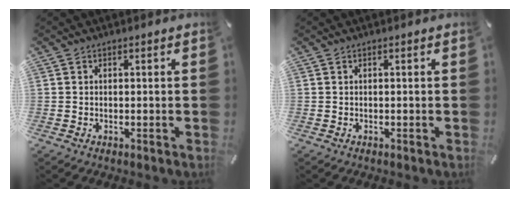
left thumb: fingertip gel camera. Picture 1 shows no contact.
{"total": 0.0}